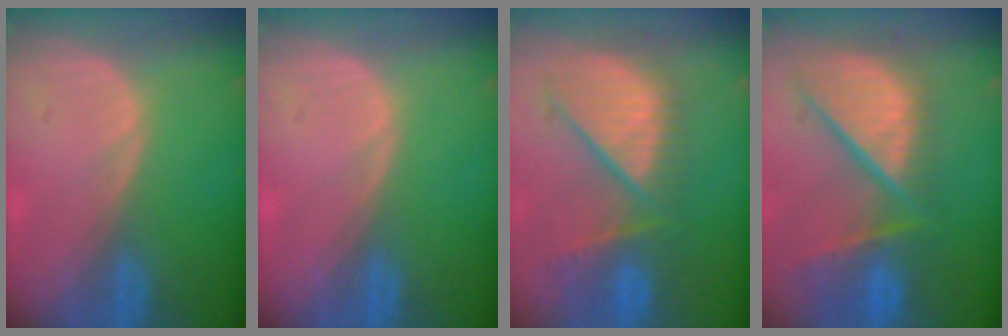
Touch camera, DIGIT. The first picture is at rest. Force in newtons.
{"total": 0.0}
{"total": 10.6, "press": 9.9, "slide": 4.0}
{"total": 12.5, "press": 10.3, "slide": 7.1}